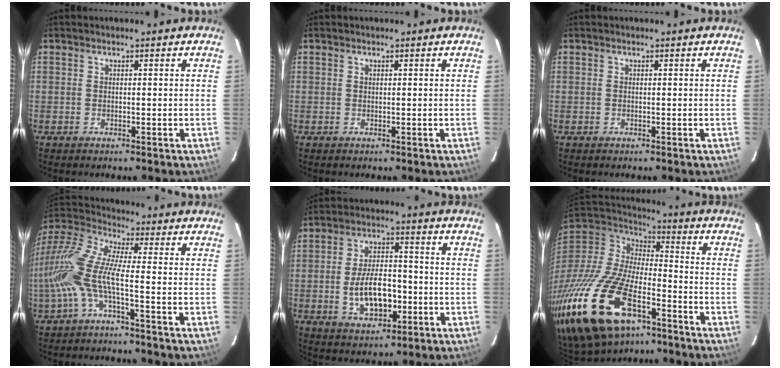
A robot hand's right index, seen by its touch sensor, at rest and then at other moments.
{"total": 0.0}
{"total": 0.0}
{"total": 13.3, "force": [-3.3, 2.6, 12.6], "torque": [-0.254, -0.001, -0.075]}
{"total": 10.7, "force": [-2.5, 5.6, 8.8], "torque": [-0.171, 0.007, -0.031]}
{"total": 32.4, "force": [-18.5, 15.3, 21.7], "torque": [-0.488, -0.047, -0.315]}